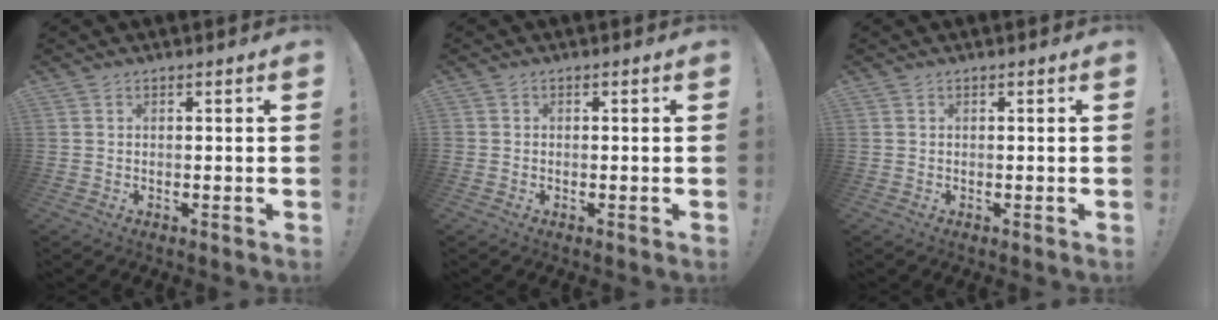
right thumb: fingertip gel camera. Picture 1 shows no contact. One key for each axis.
{"total": 1.1, "fx": -0.4, "fy": 1.0, "fz": 0.1, "tx": -0.004, "ty": 0.004, "tz": -0.008}
{"total": 0.0}